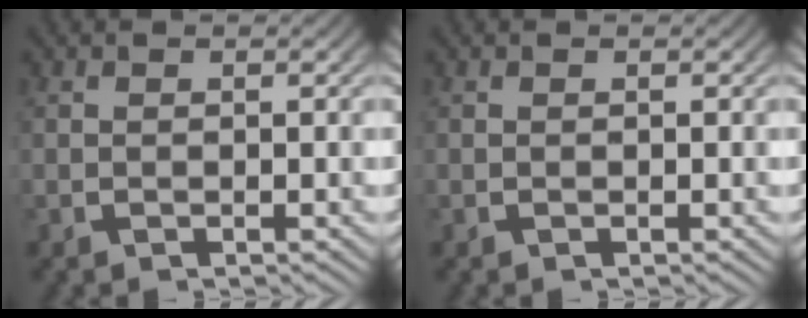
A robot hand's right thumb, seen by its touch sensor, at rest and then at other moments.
{"total": 0.0}